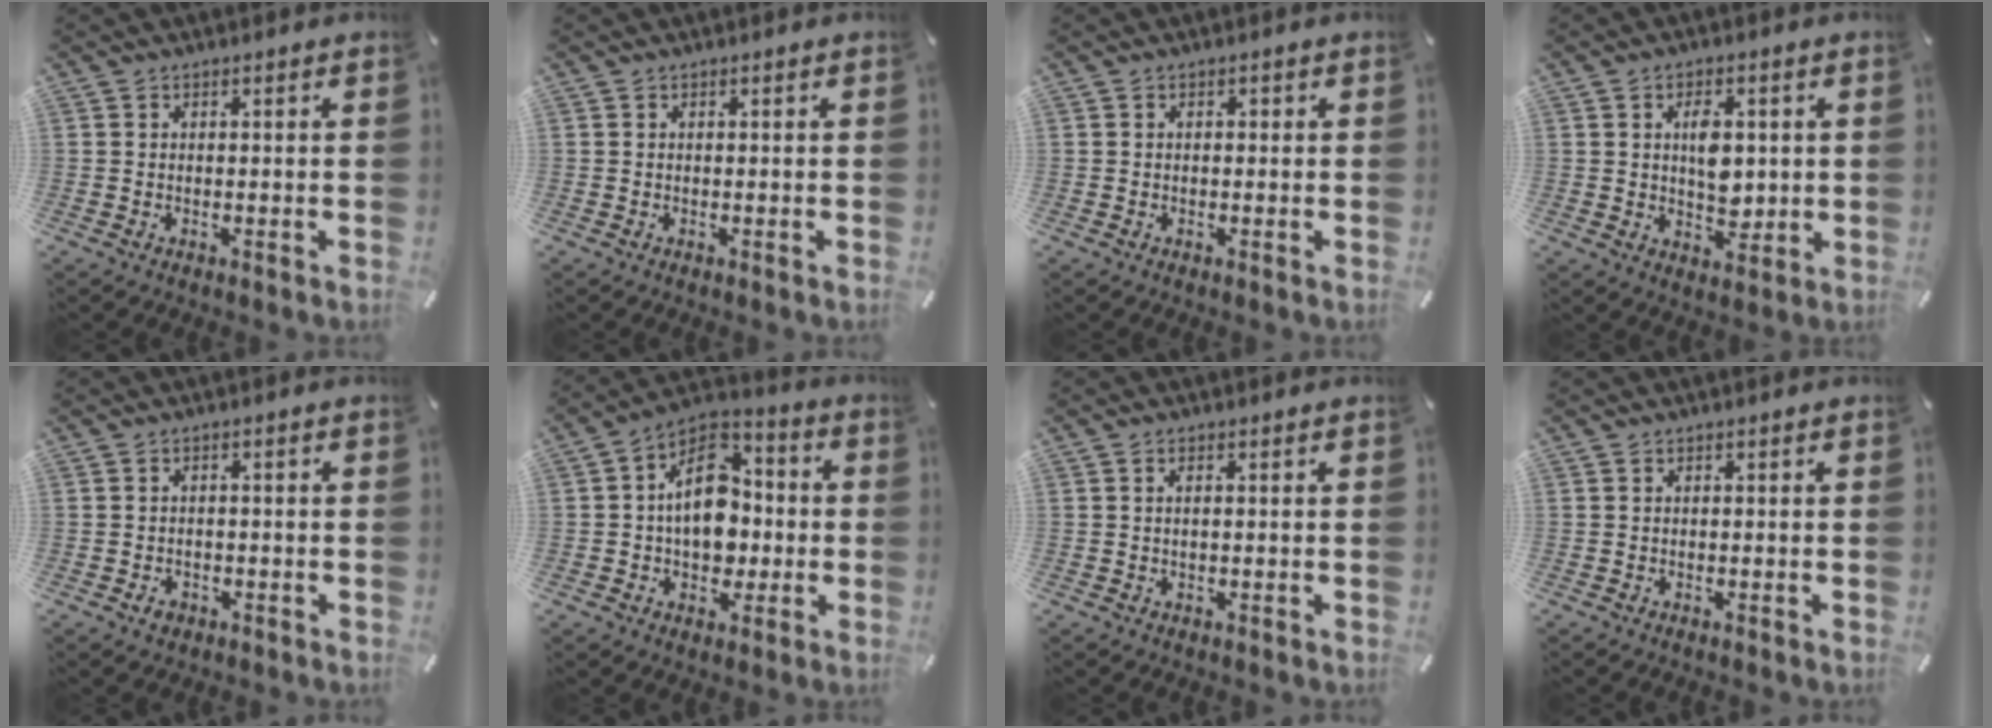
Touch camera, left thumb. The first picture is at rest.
{"total": 0.0}
{"total": 0.6, "force": [0.0, 0.5, 0.4], "torque": [-0.010, 0.003, -0.001]}
{"total": 7.3, "force": [1.1, 4.8, 5.4], "torque": [-0.076, -0.002, 0.016]}
{"total": 2.2, "force": [-1.1, 1.6, 1.0], "torque": [-0.020, 0.006, -0.022]}
{"total": 14.4, "force": [-0.5, 10.6, 9.7], "torque": [-0.160, 0.003, -0.009]}
{"total": 1.1, "force": [0.2, 0.3, 1.0], "torque": [-0.019, 0.001, 0.003]}
{"total": 0.0}